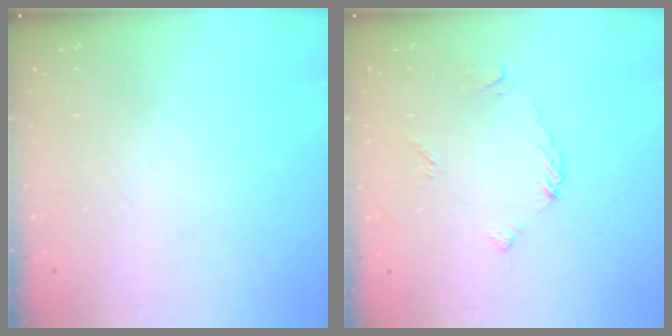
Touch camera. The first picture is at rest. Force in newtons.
{"total": 3.7, "press": 3.7, "slide": 0.4}